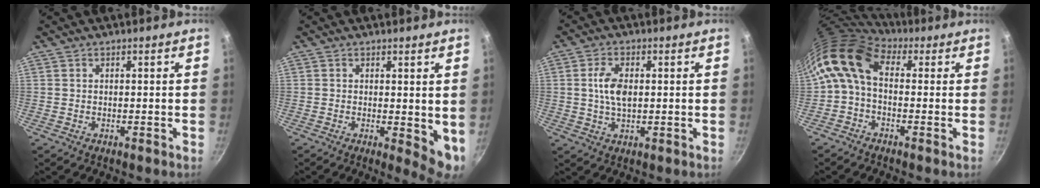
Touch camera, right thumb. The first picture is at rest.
{"total": 5.8, "force": [0.5, 2.4, 5.3], "torque": [-0.064, -0.018, 0.008]}
{"total": 5.2, "force": [0.6, 3.0, 4.3], "torque": [-0.073, 0.003, 0.009]}
{"total": 10.0, "force": [1.0, 6.4, 7.6], "torque": [-0.145, 0.027, -0.002]}